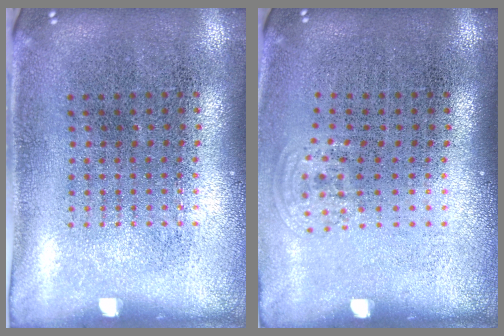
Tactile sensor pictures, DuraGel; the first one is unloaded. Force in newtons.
{"total": 0.8, "press": 0.6, "slide": 0.4}